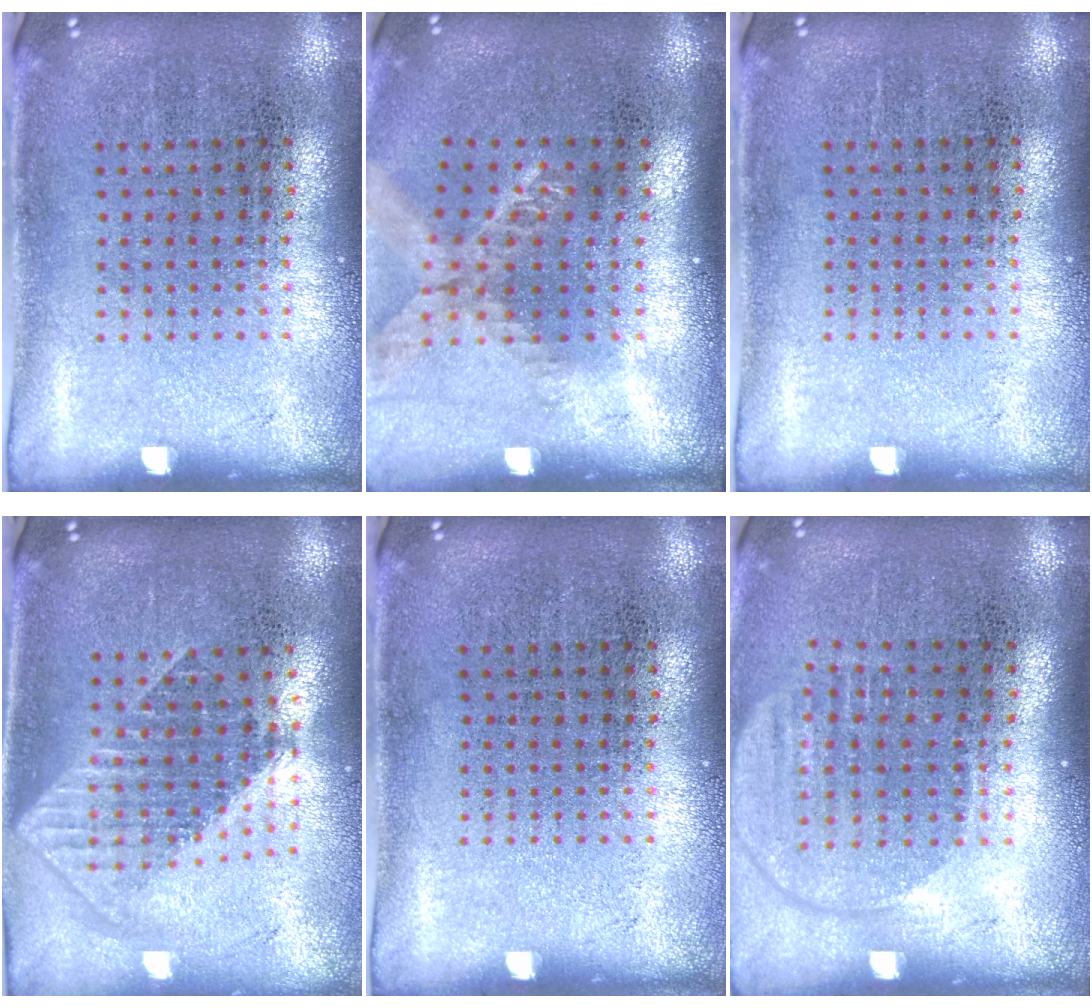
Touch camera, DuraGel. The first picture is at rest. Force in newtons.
{"total": 1.7, "press": 1.3, "slide": 1.0}
{"total": 0.0}
{"total": 1.8, "press": 1.5, "slide": 1.1}
{"total": 0.0}
{"total": 1.6, "press": 1.4, "slide": 0.8}